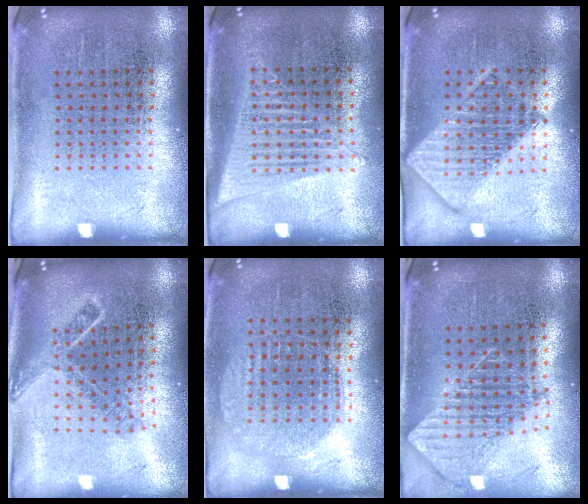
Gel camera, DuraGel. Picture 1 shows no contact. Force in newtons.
{"total": 1.4, "press": 1.3, "slide": 0.5}
{"total": 2.7, "press": 2.7, "slide": 0.3}
{"total": 1.6, "press": 1.2, "slide": 1.1}
{"total": 0.9, "press": 0.9, "slide": 0.2}
{"total": 1.9, "press": 1.4, "slide": 1.2}